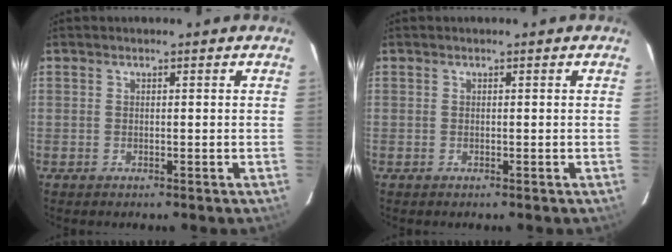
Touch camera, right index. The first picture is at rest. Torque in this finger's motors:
{"motor_torque": [0.00, 0.00, 0.01, 0.01]}